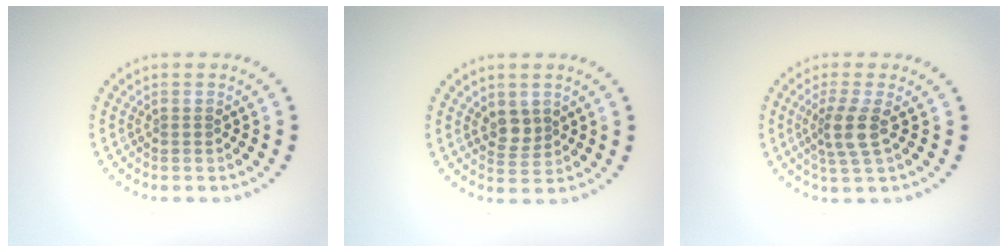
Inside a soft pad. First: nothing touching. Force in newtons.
{"total": 2.0, "press": 1.8, "slide": 0.9}
{"total": 2.8, "press": 2.3, "slide": 1.7}